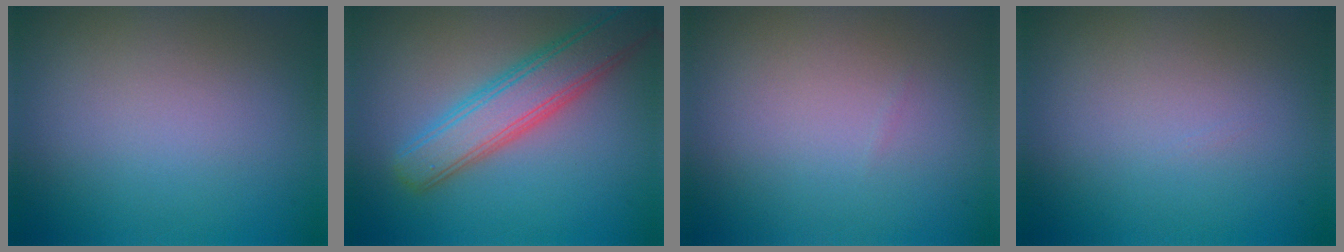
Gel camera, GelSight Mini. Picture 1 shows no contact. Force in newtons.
{"total": 5.5, "press": 5.5, "slide": 0.2}
{"total": 0.0}
{"total": 0.0}